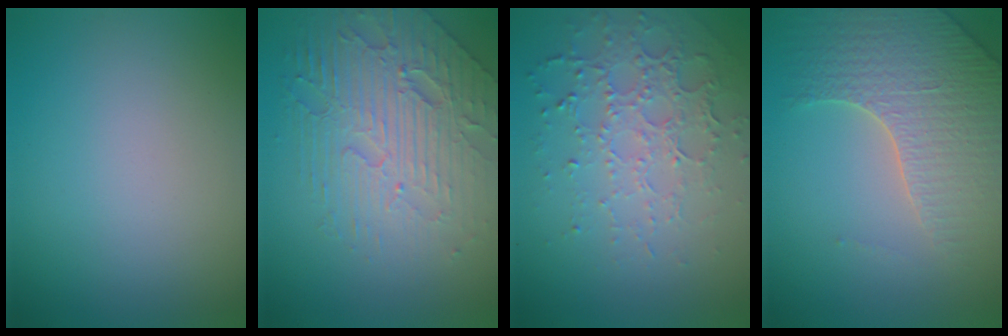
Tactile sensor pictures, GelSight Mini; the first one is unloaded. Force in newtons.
{"total": 6.7, "press": 4.9, "slide": 4.5}
{"total": 4.9, "press": 3.3, "slide": 3.6}
{"total": 4.3, "press": 4.2, "slide": 0.8}